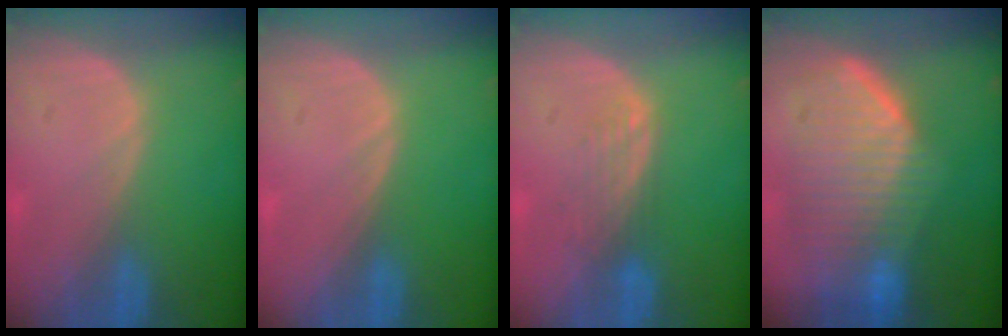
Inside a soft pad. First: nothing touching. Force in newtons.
{"total": 0.0}
{"total": 3.5, "press": 2.8, "slide": 2.0}
{"total": 10.0, "press": 9.0, "slide": 4.4}